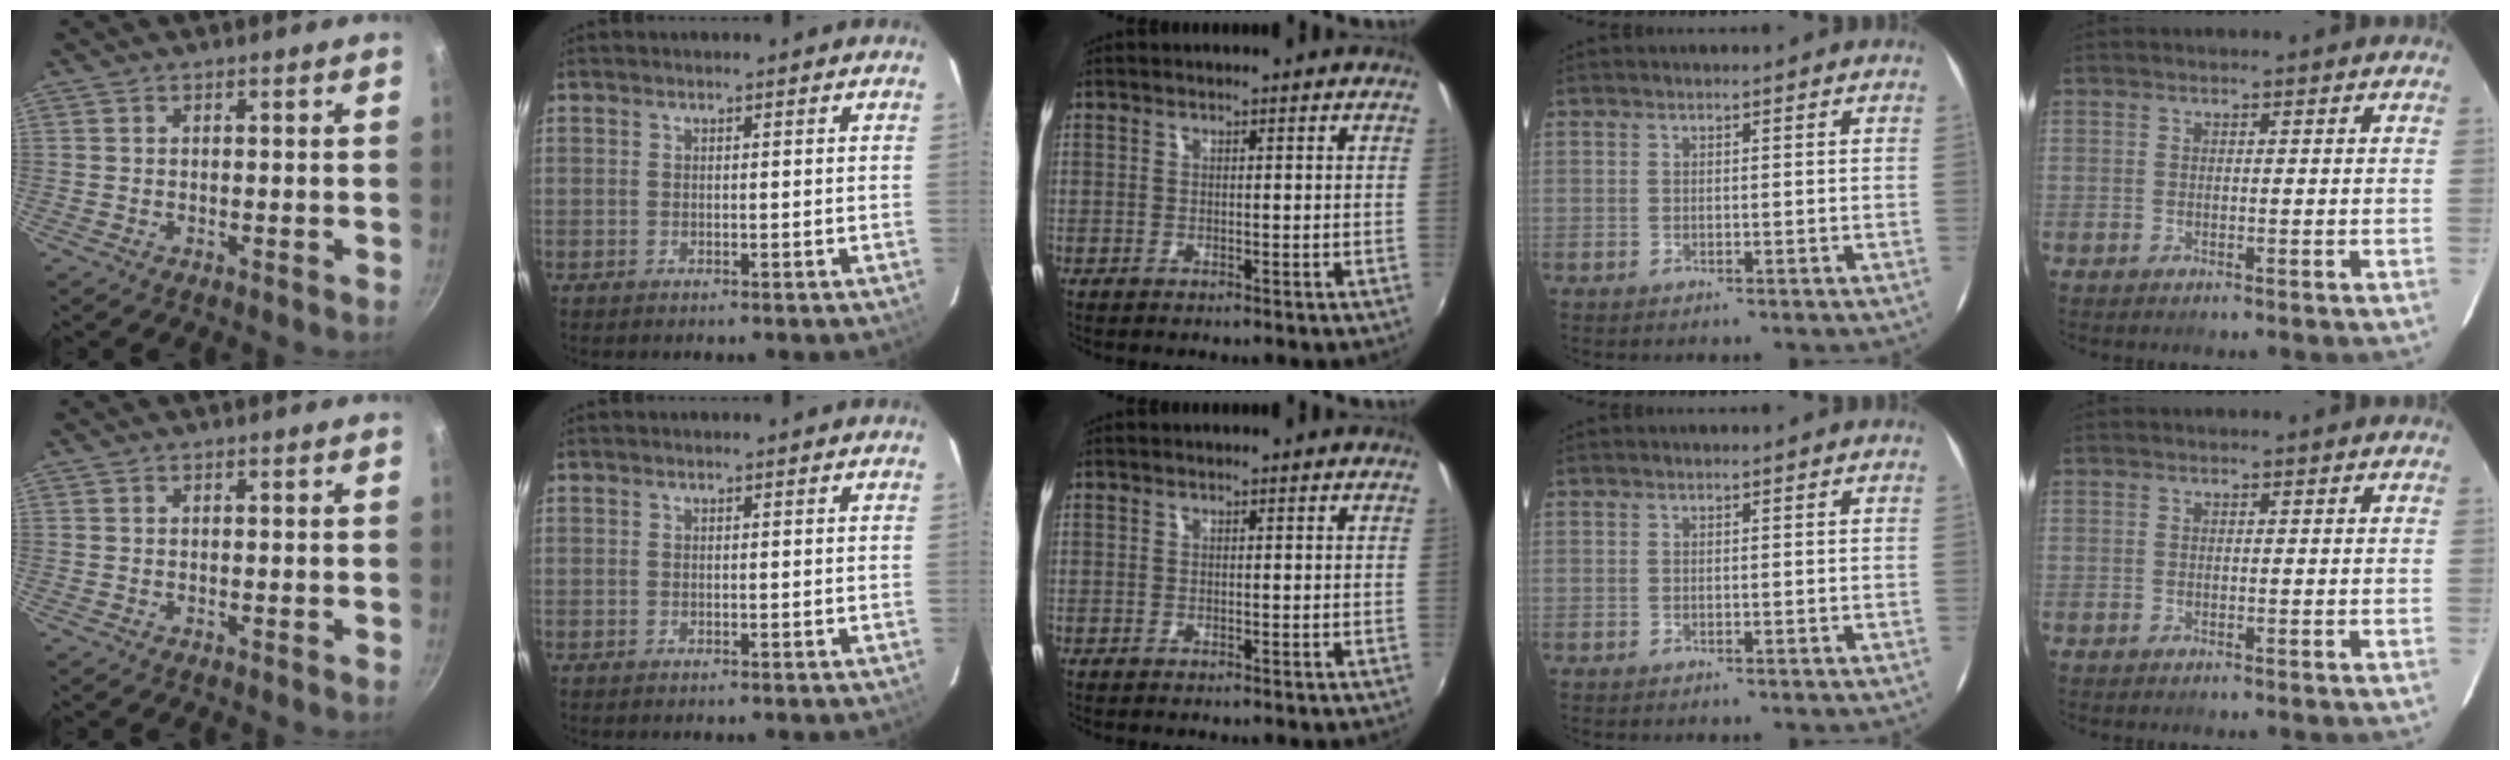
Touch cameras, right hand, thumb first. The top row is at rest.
{}